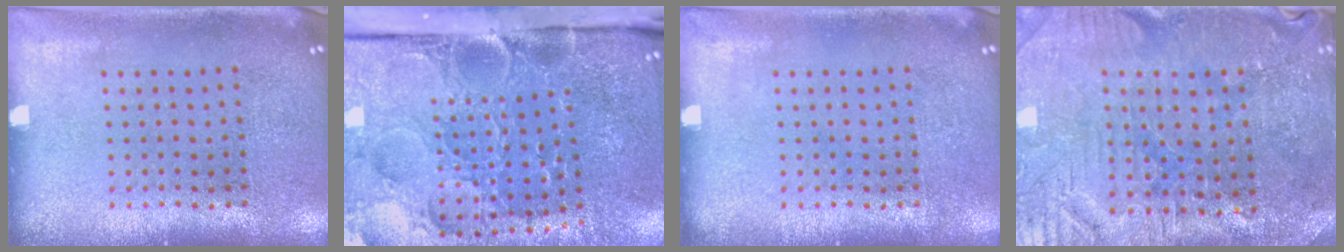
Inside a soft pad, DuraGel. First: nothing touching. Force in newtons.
{"total": 5.4, "press": 4.1, "slide": 3.4}
{"total": 0.0}
{"total": 1.7, "press": 1.6, "slide": 0.5}